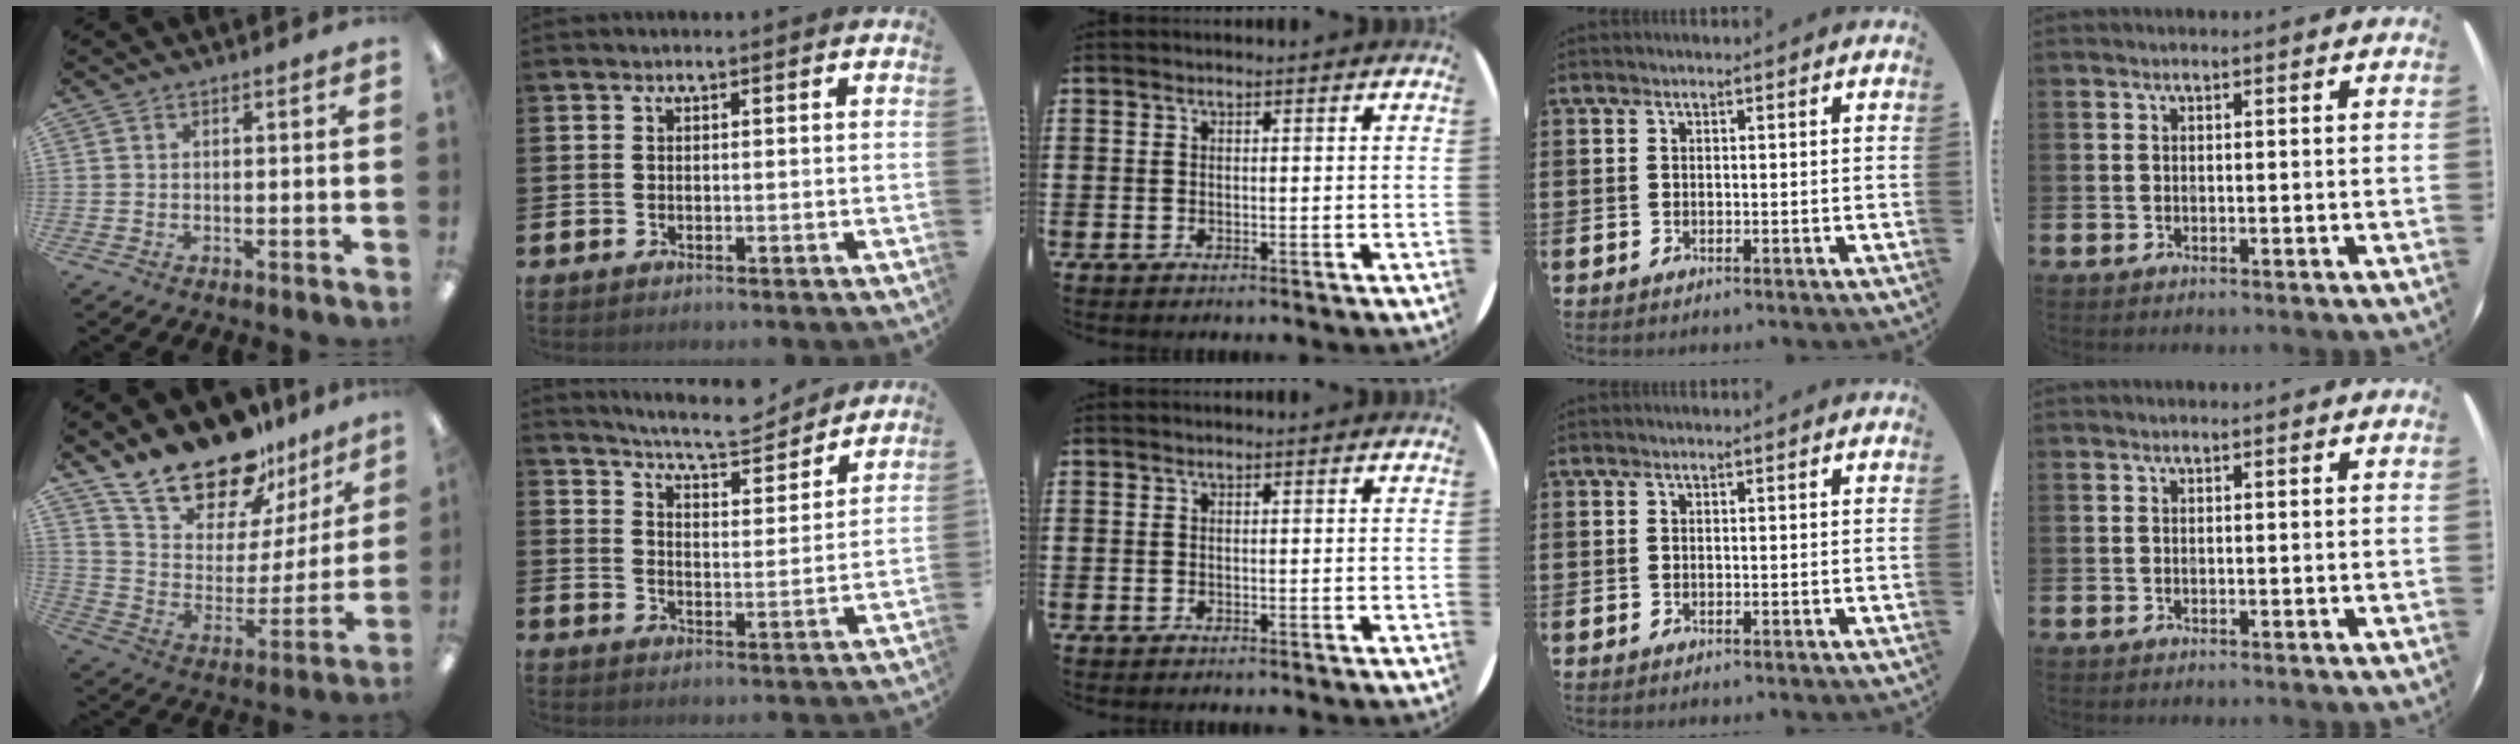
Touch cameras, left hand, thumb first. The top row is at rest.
{"thumb": {"total": 20.2, "force": [17.5, 7.9, 6.3], "torque": [-0.123, -0.138, 0.316]}, "index": {"total": 7.3, "force": [7.0, 0.7, 1.7], "torque": [-0.048, -0.049, 0.121]}}